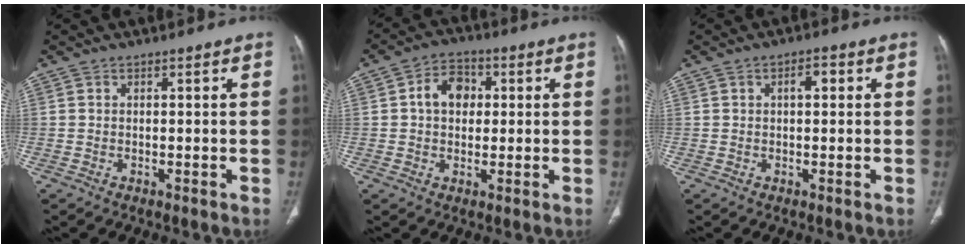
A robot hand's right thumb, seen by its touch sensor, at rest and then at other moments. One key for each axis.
{"total": 7.0, "fx": 1.1, "fy": 5.3, "fz": 4.5, "tx": -0.054, "ty": 0.012, "tz": 0.012}
{"total": 2.5, "fx": 0.6, "fy": 1.3, "fz": 2.1, "tx": -0.031, "ty": 0.008, "tz": 0.007}